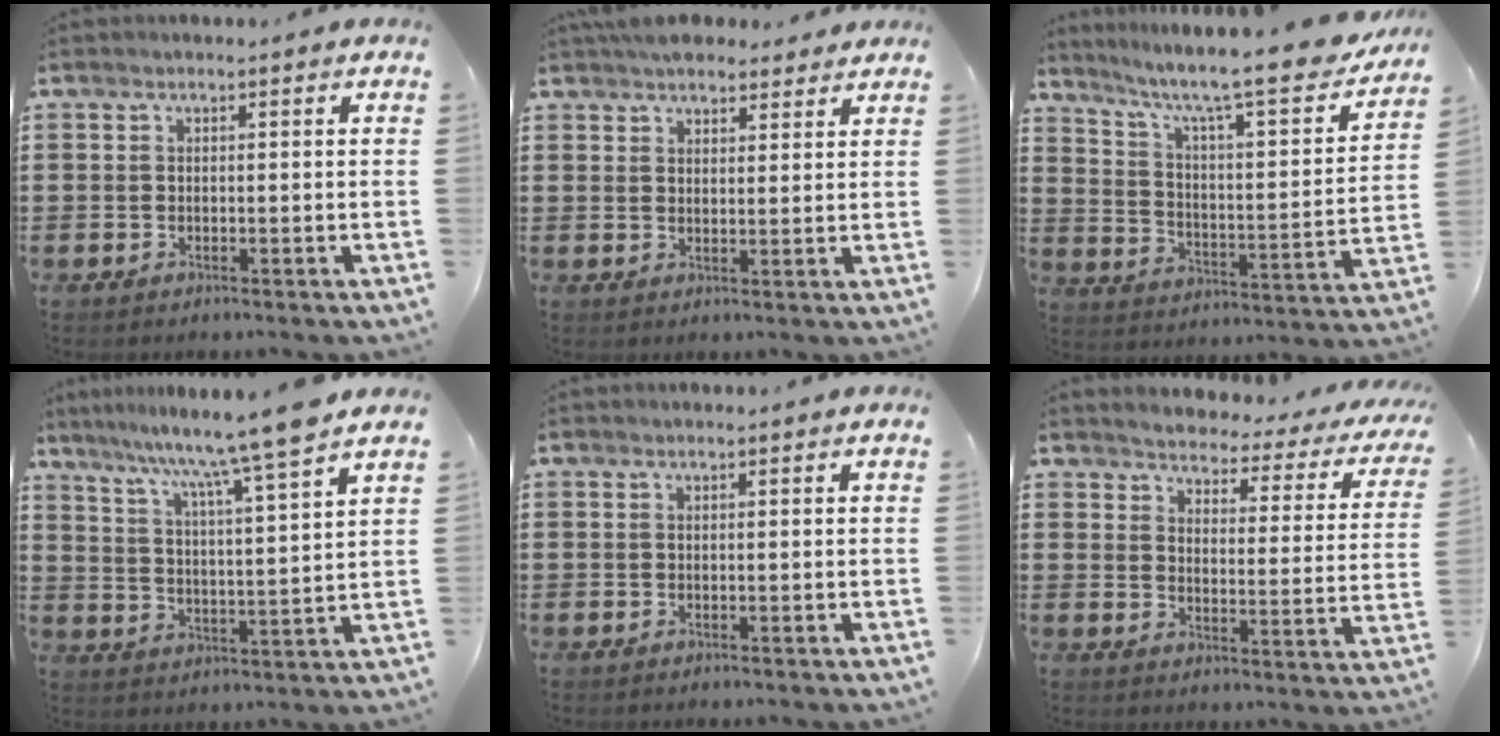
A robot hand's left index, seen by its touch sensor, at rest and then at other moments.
{"total": 4.1, "force": [3.8, 1.3, 0.8], "torque": [-0.024, -0.002, 0.073]}
{"total": 9.1, "force": [7.1, 0.7, 5.6], "torque": [-0.122, -0.056, 0.109]}
{"total": 8.8, "force": [7.3, -2.1, 4.4], "torque": [-0.103, -0.049, 0.112]}
{"total": 0.0}
{"total": 2.5, "force": [2.5, 0.4, 0.0], "torque": [-0.023, -0.025, 0.035]}